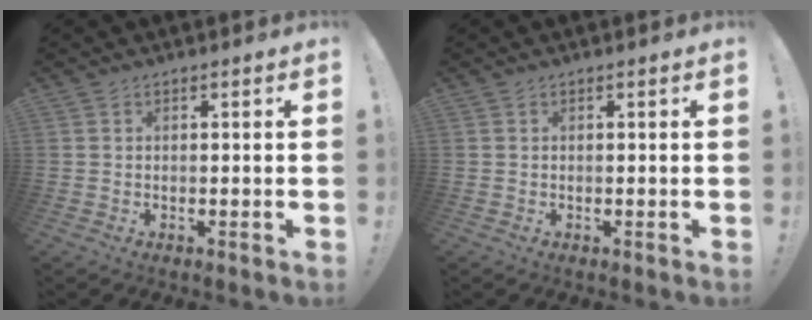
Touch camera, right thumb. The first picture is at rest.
{"total": 0.0}